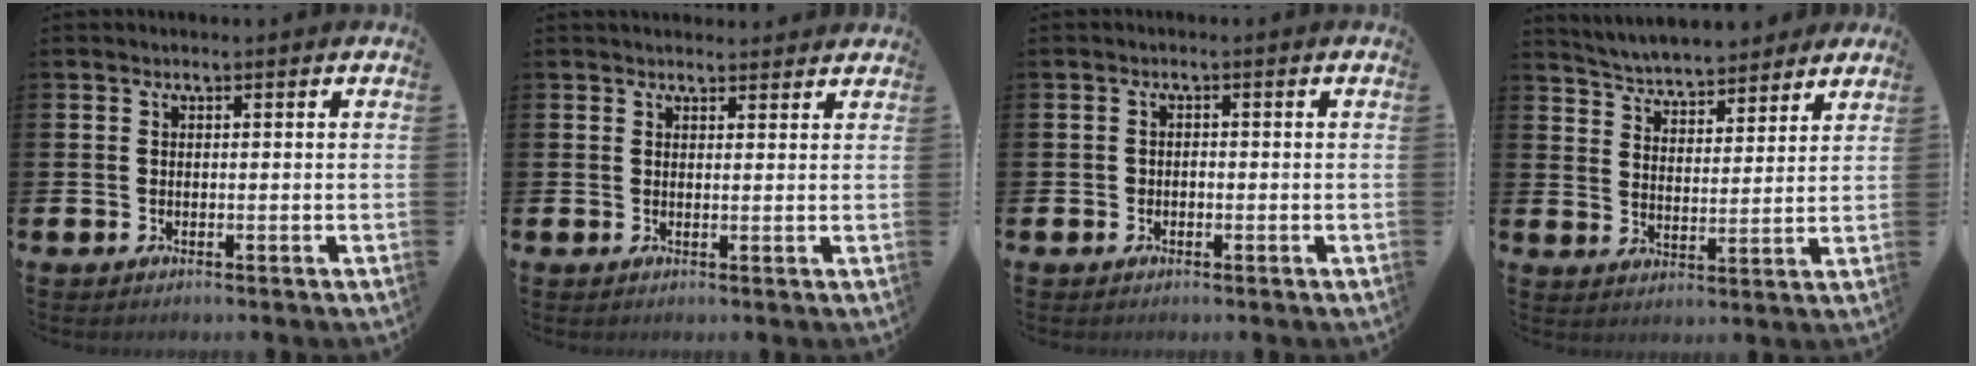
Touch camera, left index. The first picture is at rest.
{"total": 1.8, "force": [1.8, 0.5, 0.0], "torque": [0.008, -0.007, 0.030]}
{"total": 0.9, "force": [-0.4, 0.8, 0.3], "torque": [-0.001, 0.000, -0.010]}
{"total": 5.5, "force": [5.4, 1.1, 0.3], "torque": [-0.033, -0.037, 0.095]}